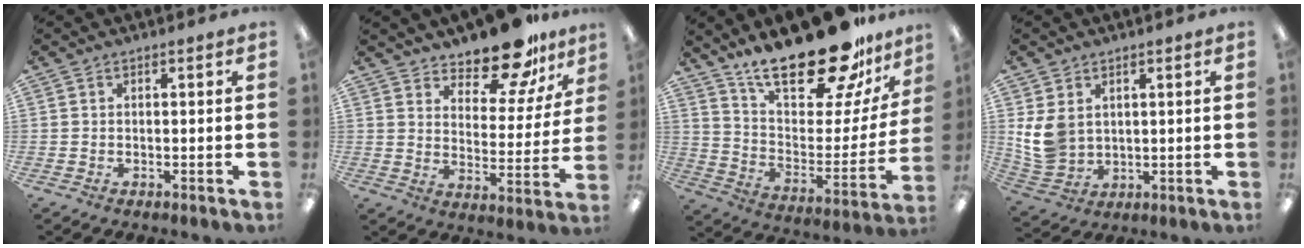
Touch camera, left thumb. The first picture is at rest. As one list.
[{"total": 14.8, "force": [12.7, 5.2, 5.5], "torque": [-0.085, -0.094, 0.225]}, {"total": 26.3, "force": [20.3, 8.7, 14.2], "torque": [-0.206, -0.137, 0.341]}, {"total": 8.4, "force": [2.5, 6.6, 4.6], "torque": [-0.112, -0.002, 0.052]}]